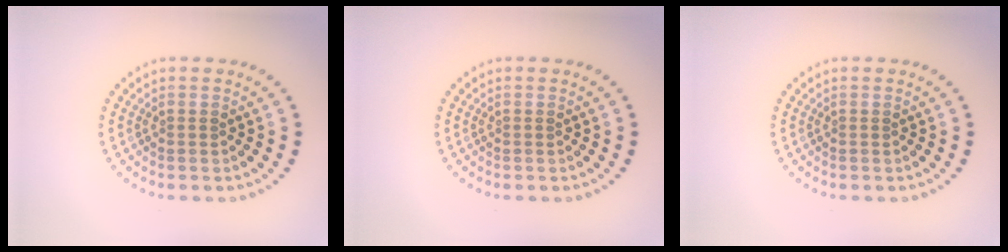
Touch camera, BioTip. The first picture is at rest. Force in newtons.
{"total": 0.0}
{"total": 0.0}